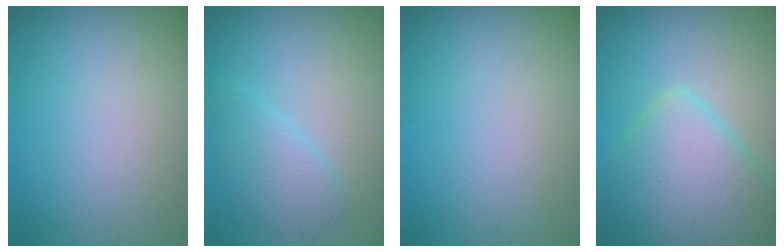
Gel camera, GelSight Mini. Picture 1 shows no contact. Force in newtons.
{"total": 2.7, "press": 2.7, "slide": 0.1}
{"total": 0.0}
{"total": 6.6, "press": 6.6, "slide": 0.4}